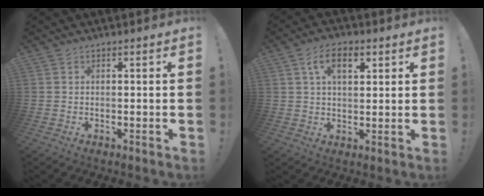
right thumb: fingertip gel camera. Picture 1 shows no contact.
{"total": 7.9, "force": [3.0, 4.2, 5.9], "torque": [-0.090, 0.002, 0.052]}